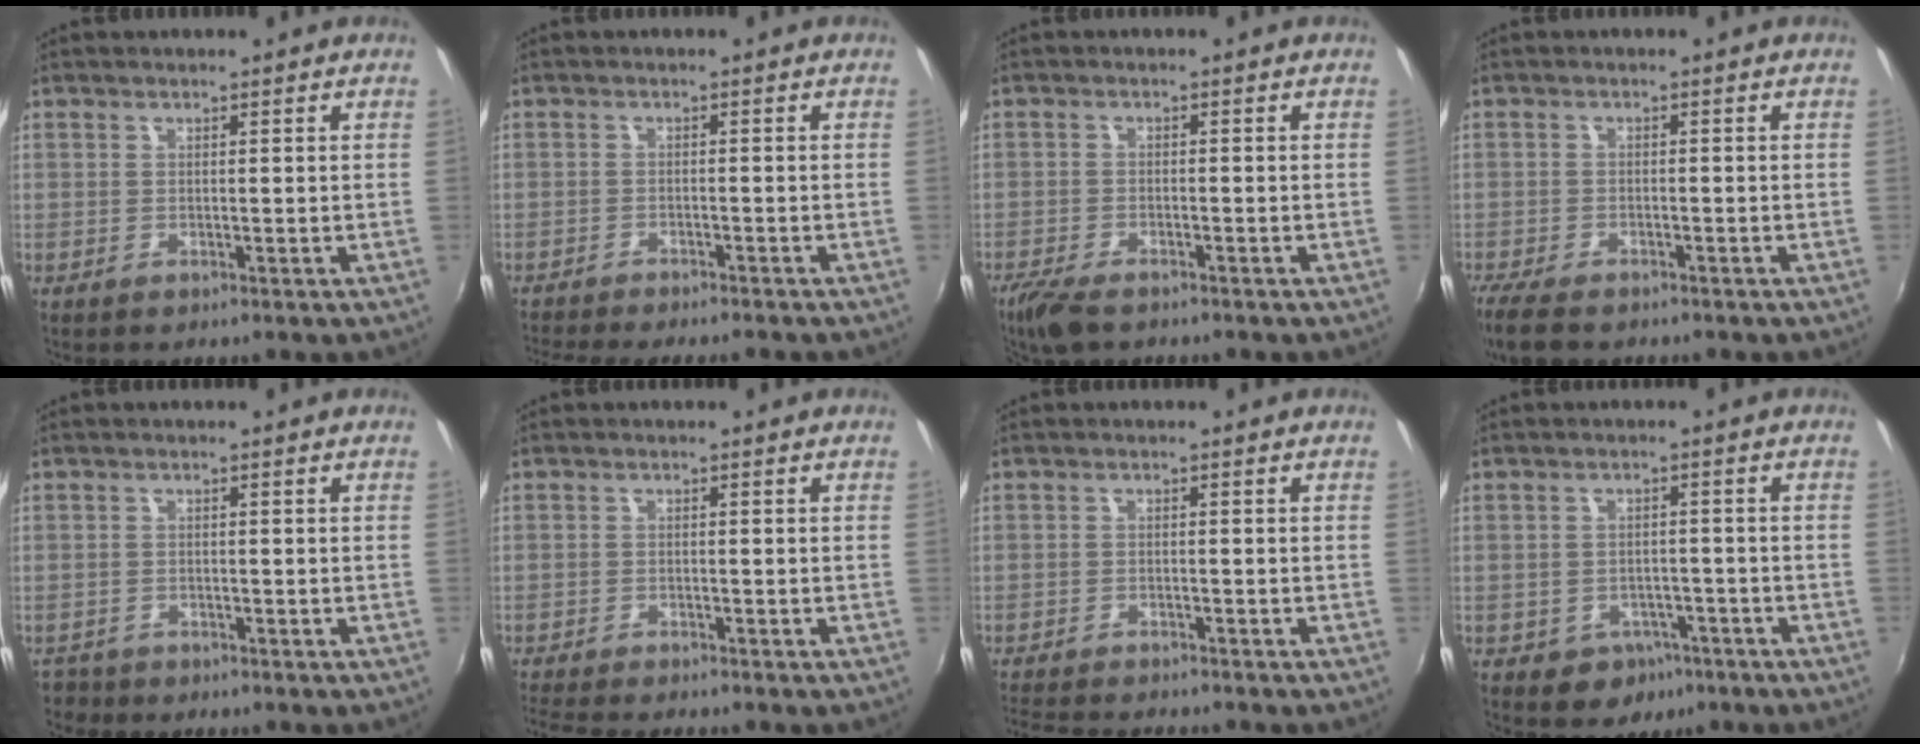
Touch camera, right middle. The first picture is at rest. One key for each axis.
{"total": 9.3, "fx": -8.4, "fy": 0.9, "fz": 3.8, "tx": -0.090, "ty": -0.020, "tz": -0.129}
{"total": 6.0, "fx": -4.6, "fy": 1.9, "fz": 3.2, "tx": -0.088, "ty": -0.019, "tz": -0.088}
{"total": 6.6, "fx": -5.3, "fy": 2.1, "fz": 3.2, "tx": -0.090, "ty": -0.030, "tz": -0.102}
{"total": 3.0, "fx": -2.4, "fy": 1.8, "fz": 0.2, "tx": -0.016, "ty": -0.004, "tz": -0.045}
{"total": 6.2, "fx": -5.7, "fy": 0.4, "fz": 2.4, "tx": -0.064, "ty": -0.022, "tz": -0.098}
{"total": 7.8, "fx": -7.3, "fy": 1.1, "fz": 2.7, "tx": -0.074, "ty": -0.019, "tz": -0.119}
{"total": 5.9, "fx": -3.3, "fy": 4.6, "fz": 1.7, "tx": -0.042, "ty": 0.006, "tz": -0.033}